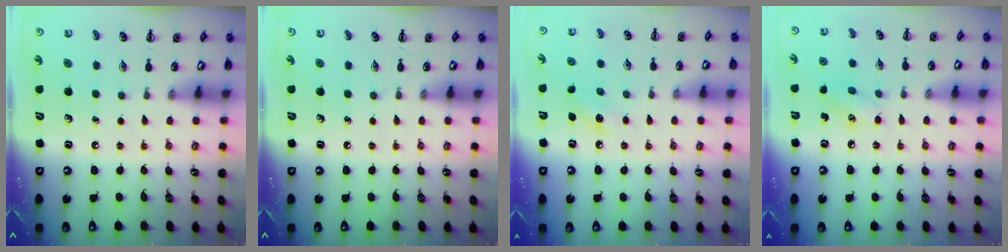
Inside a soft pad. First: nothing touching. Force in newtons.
{"total": 0.0}
{"total": 6.1, "press": 5.9, "slide": 1.2}
{"total": 5.7, "press": 5.6, "slide": 1.2}